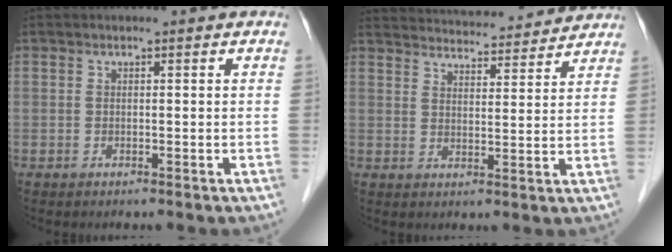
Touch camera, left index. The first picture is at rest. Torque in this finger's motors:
{"motor_torque": [-0.40, -0.95, 0.08, 0.01]}